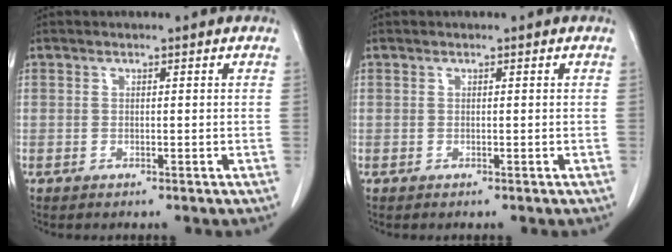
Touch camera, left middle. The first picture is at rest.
{"total": 0.0}